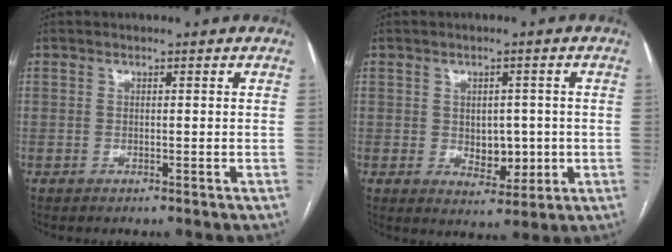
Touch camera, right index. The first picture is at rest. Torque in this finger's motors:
{"motor_torque": [-0.06, -0.04, 0.06, 0.01]}